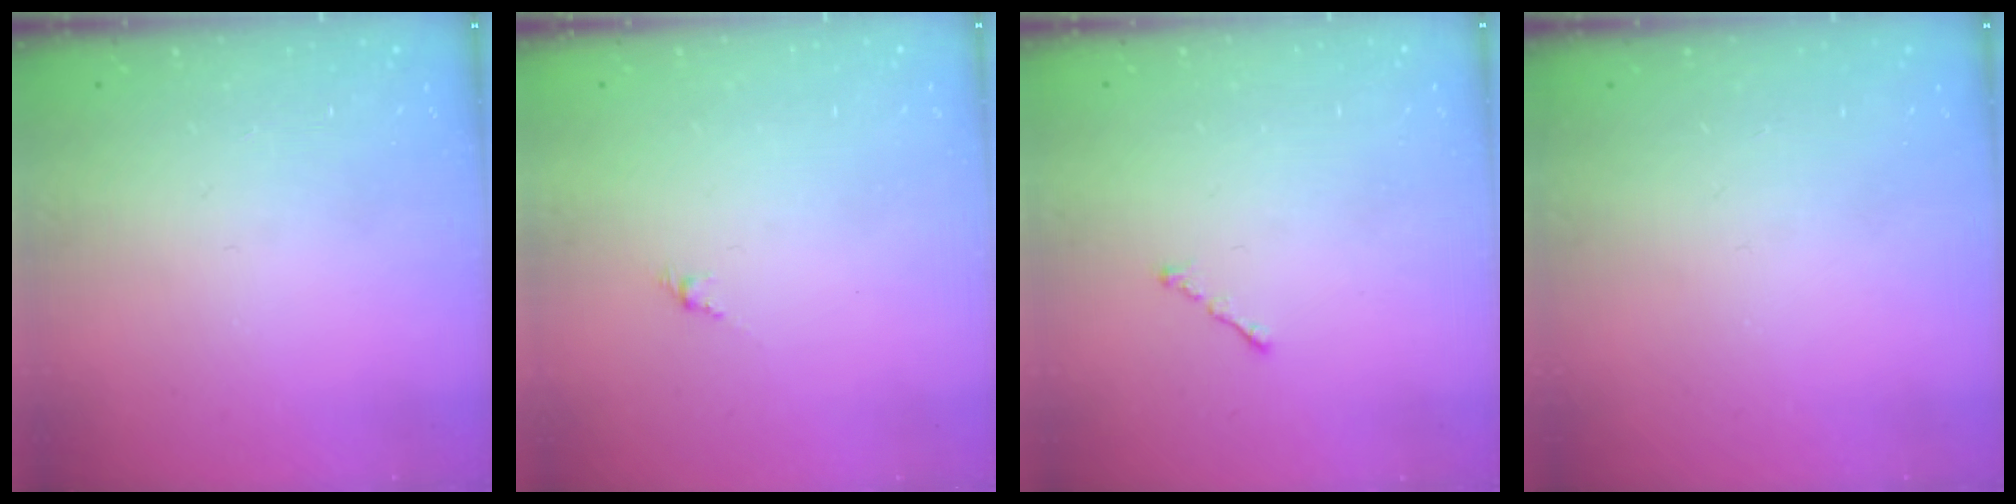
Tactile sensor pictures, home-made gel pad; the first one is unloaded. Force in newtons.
{"total": 1.9, "press": 1.8, "slide": 0.7}
{"total": 0.6, "press": 0.5, "slide": 0.4}
{"total": 0.0}